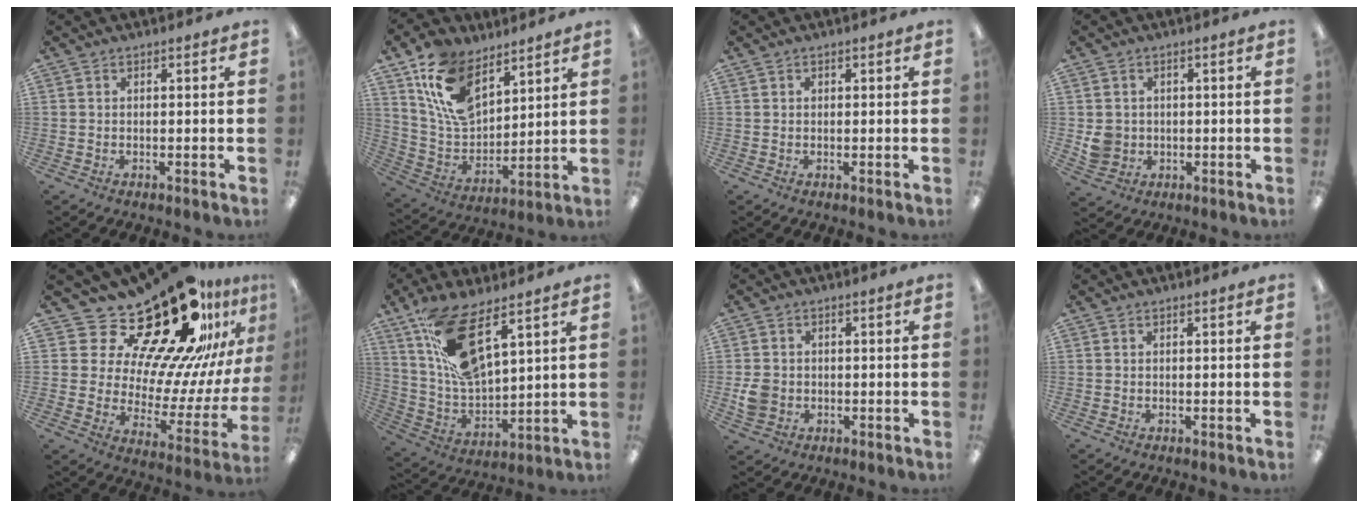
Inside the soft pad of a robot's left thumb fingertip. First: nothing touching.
{"total": 16.4, "force": [9.3, 9.4, 9.6], "torque": [-0.197, -0.028, 0.178]}
{"total": 0.8, "force": [0.3, 0.6, 0.3], "torque": [-0.007, 0.005, 0.004]}
{"total": 4.6, "force": [0.4, 4.4, 1.2], "torque": [-0.014, 0.006, 0.010]}
{"total": 28.7, "force": [21.3, 11.4, 15.7], "torque": [-0.231, -0.180, 0.376]}
{"total": 16.1, "force": [10.0, 5.8, 11.2], "torque": [-0.224, -0.043, 0.180]}
{"total": 4.4, "force": [-0.6, 3.9, 1.9], "torque": [-0.025, 0.006, -0.008]}
{"total": 0.0}